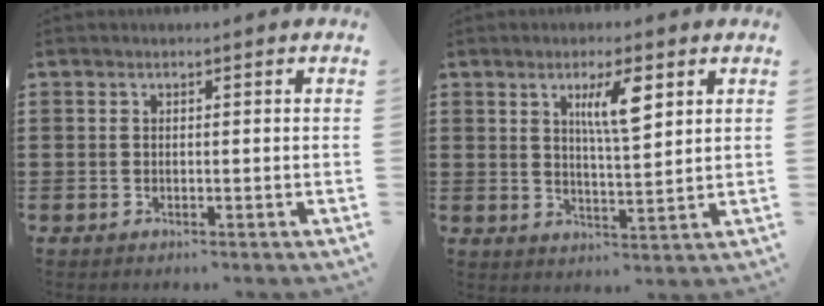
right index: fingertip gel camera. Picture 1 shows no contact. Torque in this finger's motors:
{"motor_torque": [0.32, -0.09, 0.32, 0.07]}